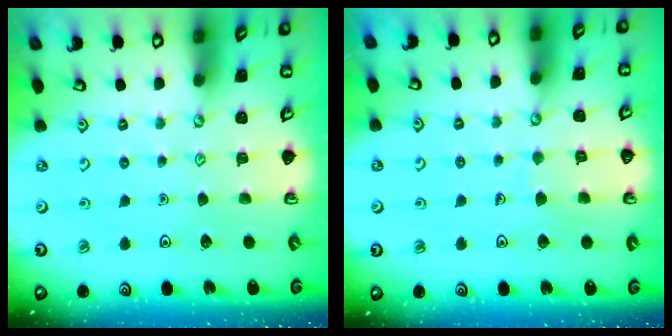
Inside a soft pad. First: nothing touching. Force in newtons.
{"total": 5.0, "press": 5.0, "slide": 0.4}